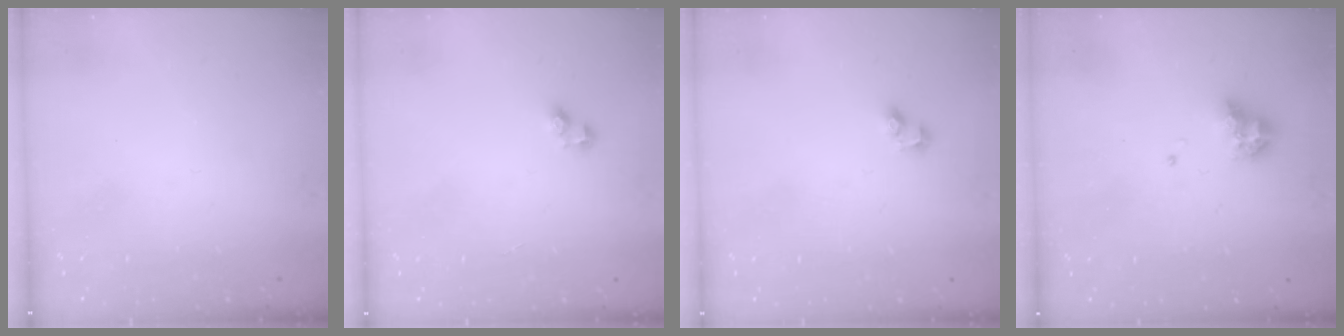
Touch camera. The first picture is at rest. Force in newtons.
{"total": 2.0, "press": 2.0, "slide": 0.3}
{"total": 2.7, "press": 2.5, "slide": 1.2}
{"total": 8.5, "press": 8.4, "slide": 0.9}